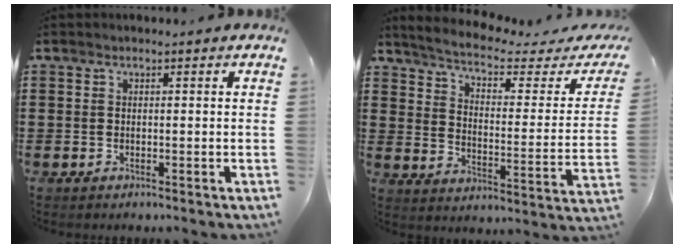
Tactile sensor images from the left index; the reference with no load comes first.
{"total": 3.9, "force": [3.1, 0.3, 2.3], "torque": [-0.066, -0.030, 0.043]}